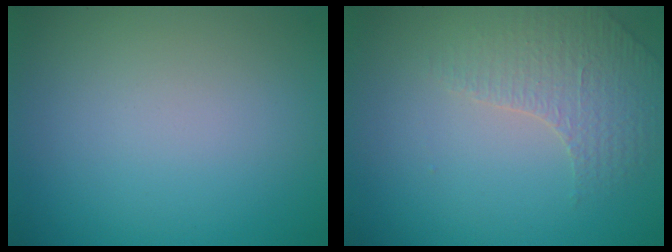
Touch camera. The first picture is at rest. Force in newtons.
{"total": 1.8, "press": 1.6, "slide": 0.8}